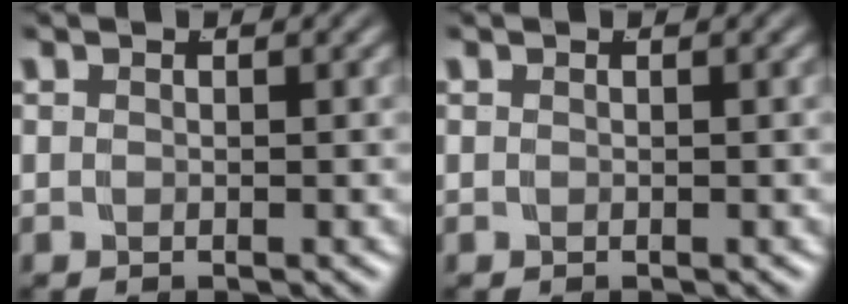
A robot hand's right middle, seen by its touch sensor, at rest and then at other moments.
{"total": 0.0}